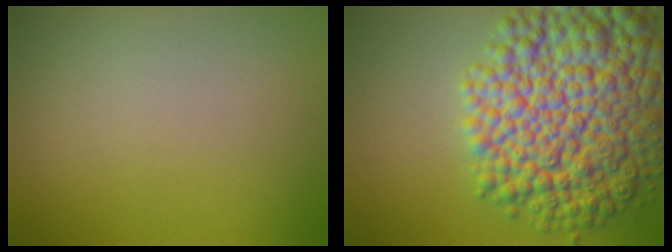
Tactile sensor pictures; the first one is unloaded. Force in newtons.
{"total": 13.6, "press": 13.6, "slide": 0.2}